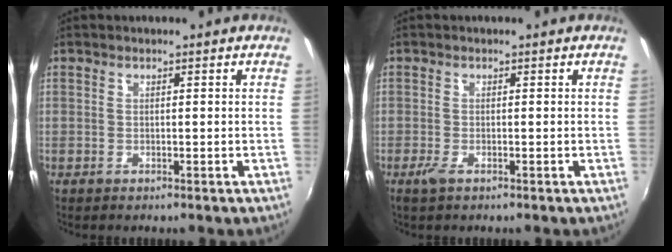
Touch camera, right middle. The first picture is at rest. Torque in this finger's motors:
{"motor_torque": [0.54, -0.42, 0.12, 0.04]}